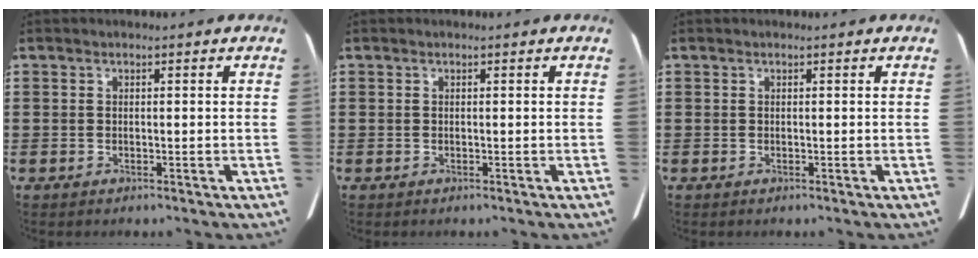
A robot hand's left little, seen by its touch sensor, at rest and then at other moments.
{"total": 0.0}
{"total": 0.0}